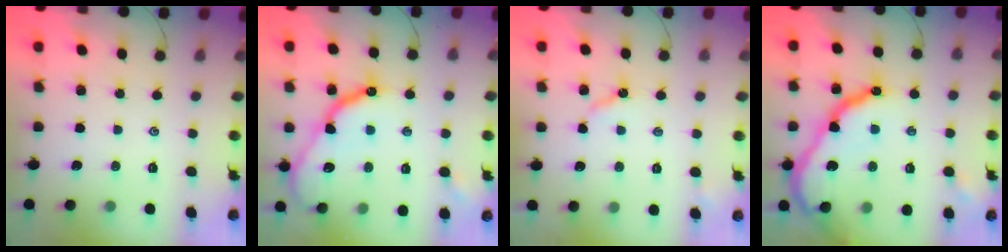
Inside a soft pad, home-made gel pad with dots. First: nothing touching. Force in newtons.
{"total": 14.2, "press": 14.2, "slide": 1.2}
{"total": 3.6, "press": 3.6, "slide": 0.6}
{"total": 18.6, "press": 18.5, "slide": 1.5}